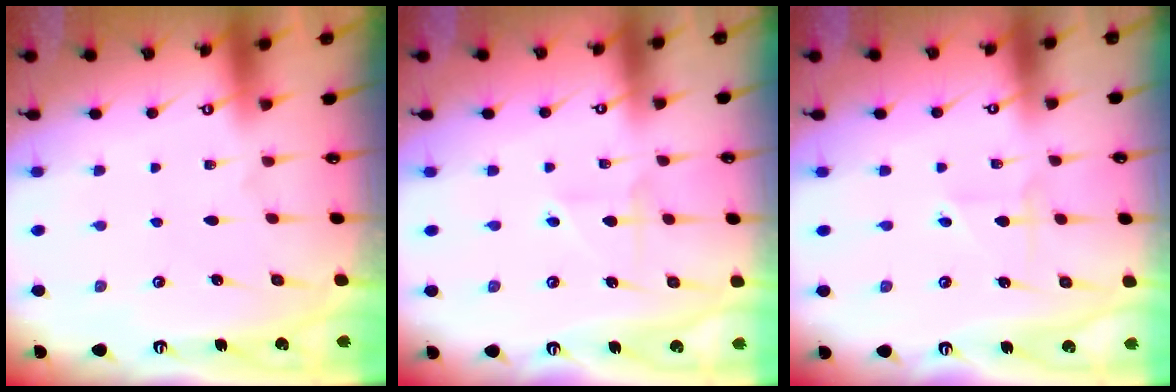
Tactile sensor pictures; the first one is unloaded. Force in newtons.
{"total": 3.1, "press": 3.1, "slide": 0.3}
{"total": 2.8, "press": 2.6, "slide": 0.9}